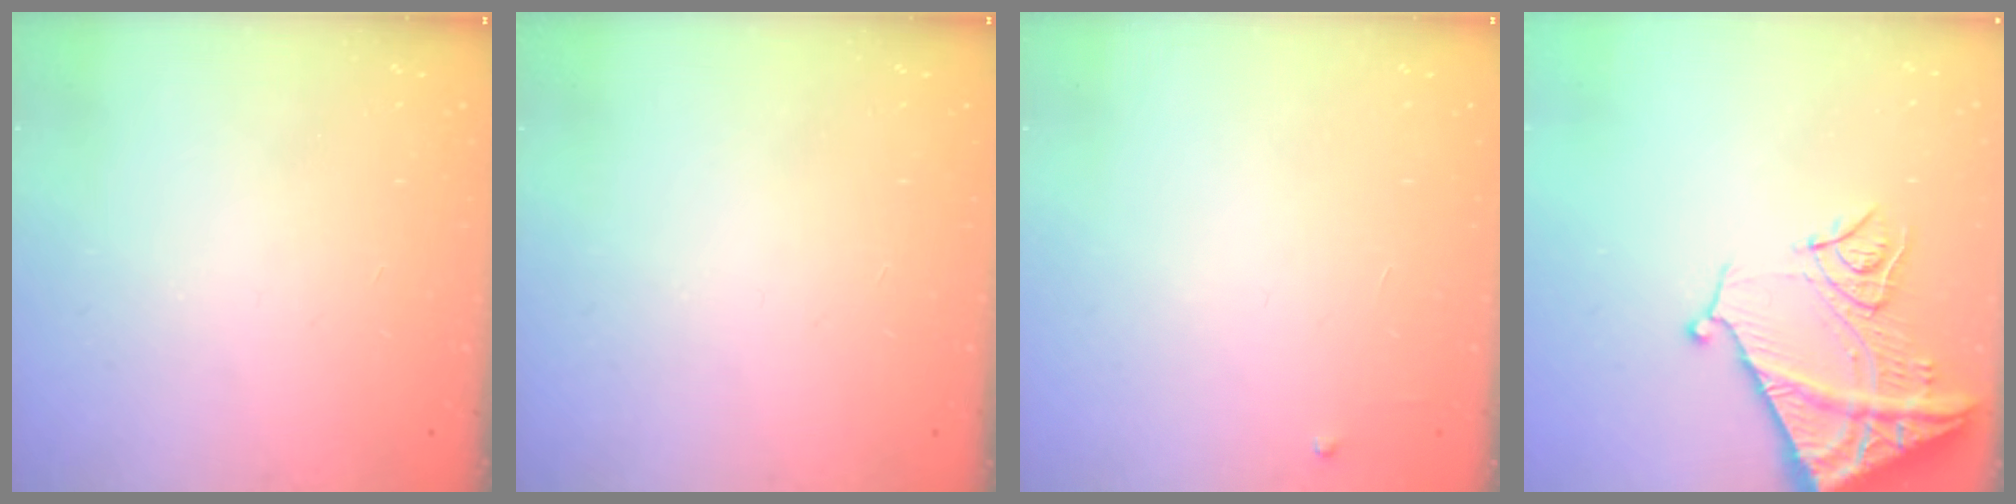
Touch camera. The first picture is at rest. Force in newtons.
{"total": 0.0}
{"total": 2.6, "press": 2.6, "slide": 0.4}
{"total": 15.1, "press": 15.1, "slide": 1.5}